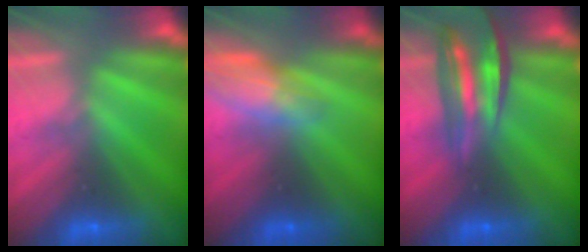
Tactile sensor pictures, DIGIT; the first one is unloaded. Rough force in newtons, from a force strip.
{"total": 2.7}
{"total": 7.0}